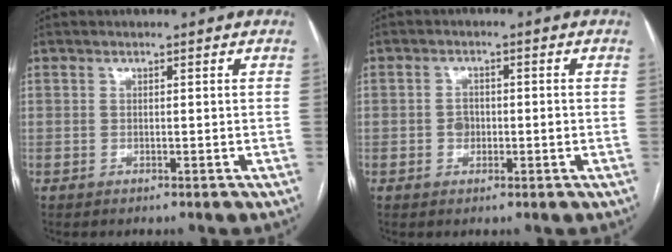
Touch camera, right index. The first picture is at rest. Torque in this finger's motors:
{"motor_torque": [0.35, -0.06, 0.00, 0.03]}